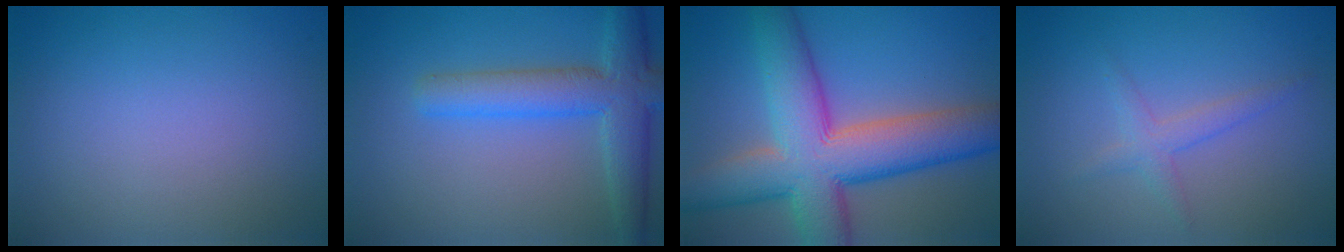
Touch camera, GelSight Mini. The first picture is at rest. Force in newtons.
{"total": 5.6, "press": 5.6, "slide": 0.3}
{"total": 11.8, "press": 11.8, "slide": 0.5}
{"total": 1.8, "press": 1.8, "slide": 0.0}